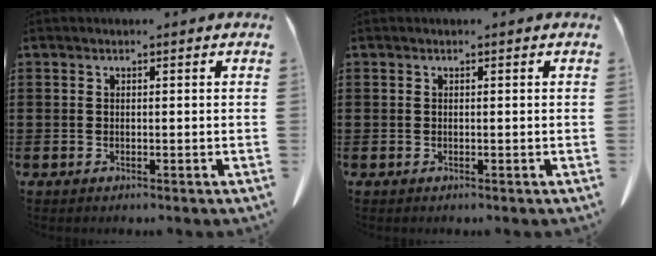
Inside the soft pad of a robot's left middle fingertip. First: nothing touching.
{"total": 0.0}